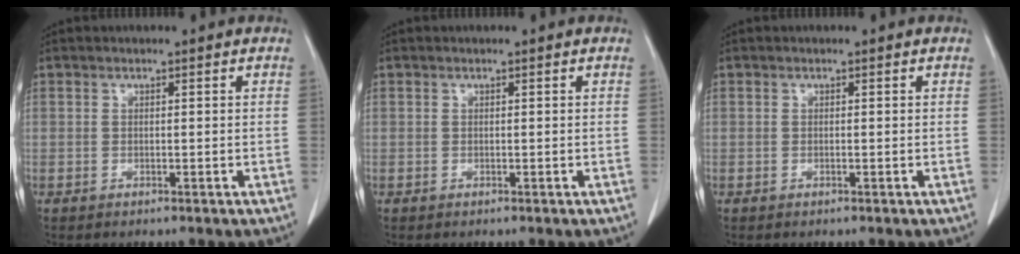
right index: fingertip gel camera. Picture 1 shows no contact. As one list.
[{"total": 0.0}, {"total": 0.0}]